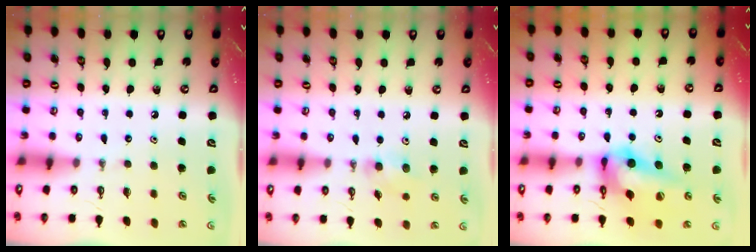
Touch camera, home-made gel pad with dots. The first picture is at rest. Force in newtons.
{"total": 6.6, "press": 6.5, "slide": 1.4}
{"total": 14.2, "press": 14.2, "slide": 1.5}